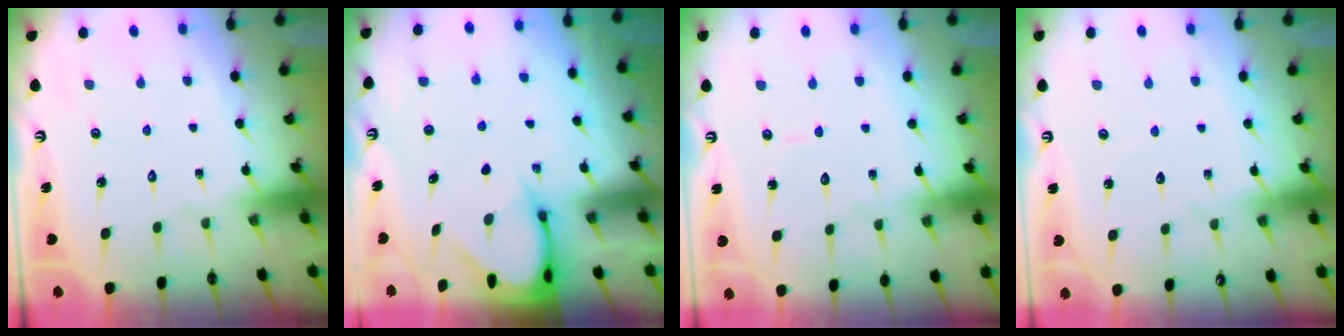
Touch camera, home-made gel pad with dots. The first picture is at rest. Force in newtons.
{"total": 3.4, "press": 3.4, "slide": 0.3}
{"total": 3.7, "press": 3.7, "slide": 0.5}
{"total": 2.1, "press": 2.1, "slide": 0.1}